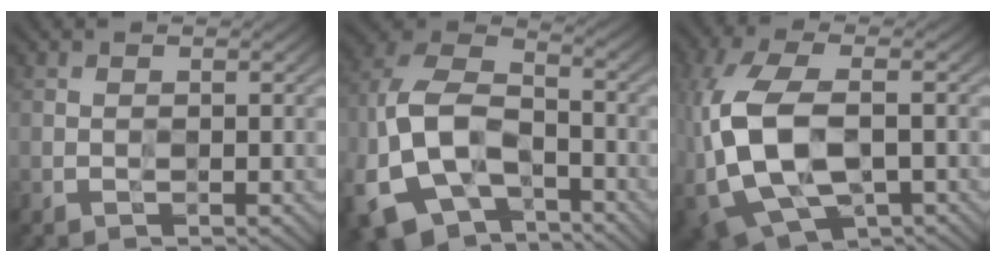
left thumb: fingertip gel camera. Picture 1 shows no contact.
{"total": 16.1, "force": [-6.7, 10.1, 10.5], "torque": [-0.262, -0.026, -0.137]}
{"total": 14.5, "force": [-2.1, 8.4, 11.6], "torque": [-0.286, -0.009, -0.038]}